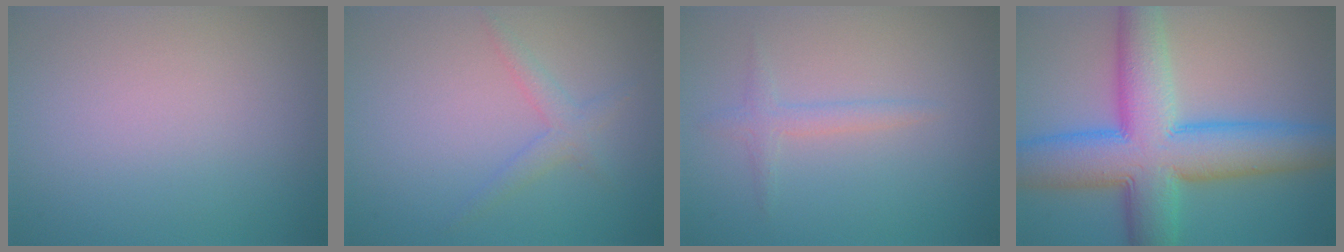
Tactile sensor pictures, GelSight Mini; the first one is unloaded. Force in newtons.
{"total": 1.8, "press": 1.8, "slide": 0.1}
{"total": 1.5, "press": 1.5, "slide": 0.1}
{"total": 11.6, "press": 11.6, "slide": 0.2}